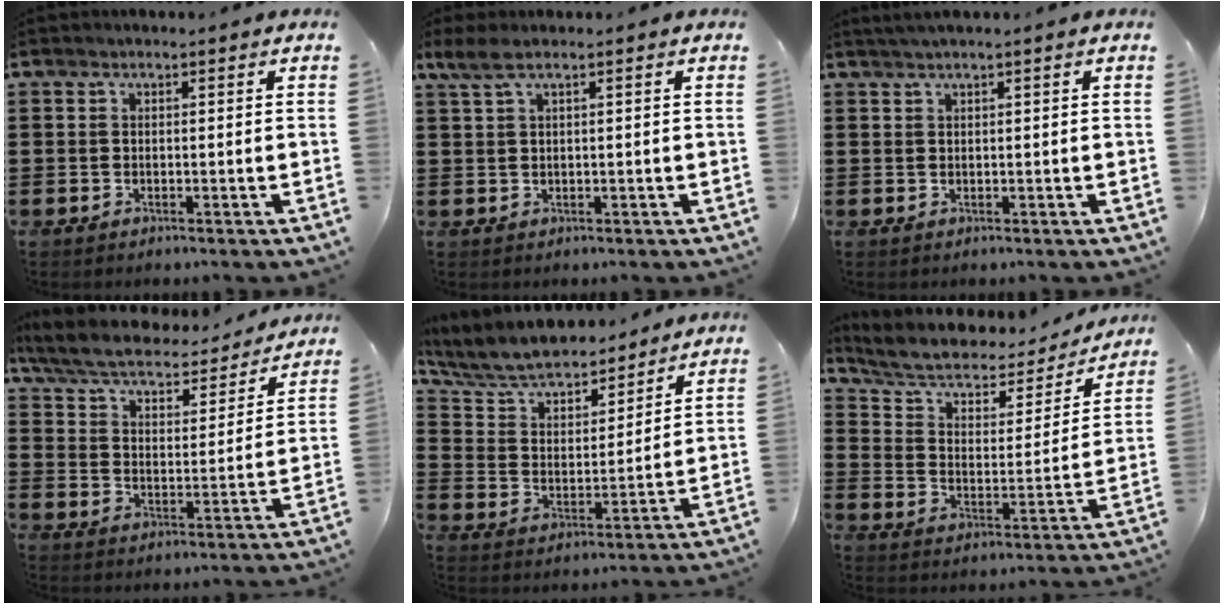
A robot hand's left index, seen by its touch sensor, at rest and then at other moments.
{"total": 2.1, "force": [1.0, 0.3, 1.9], "torque": [-0.045, -0.002, 0.016]}
{"total": 1.1, "force": [0.8, -0.1, 0.7], "torque": [-0.013, 0.000, 0.016]}
{"total": 6.0, "force": [5.4, 0.9, 2.4], "torque": [-0.073, -0.034, 0.089]}
{"total": 6.9, "force": [6.5, 1.3, 2.0], "torque": [-0.070, -0.043, 0.111]}
{"total": 6.5, "force": [5.0, 2.6, 3.1], "torque": [-0.085, -0.029, 0.083]}